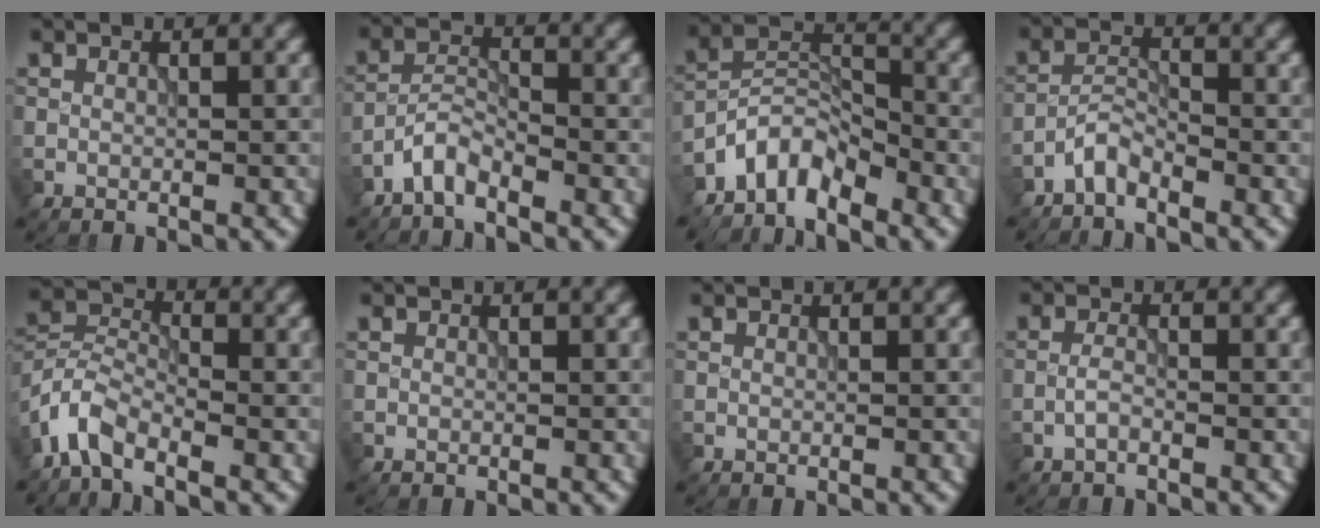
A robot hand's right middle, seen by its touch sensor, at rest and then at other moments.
{"total": 2.5, "force": [-2.2, 0.6, 1.1], "torque": [-0.022, 0.010, -0.051]}
{"total": 4.6, "force": [-3.8, 2.0, 1.8], "torque": [-0.022, 0.008, -0.086]}
{"total": 2.2, "force": [-1.9, 0.5, 0.9], "torque": [-0.017, 0.011, -0.044]}
{"total": 4.3, "force": [-3.2, 1.8, 2.2], "torque": [-0.048, 0.003, -0.078]}
{"total": 0.0}
{"total": 0.0}
{"total": 1.0, "force": [-0.7, 0.2, 0.7], "torque": [-0.016, 0.004, -0.017]}